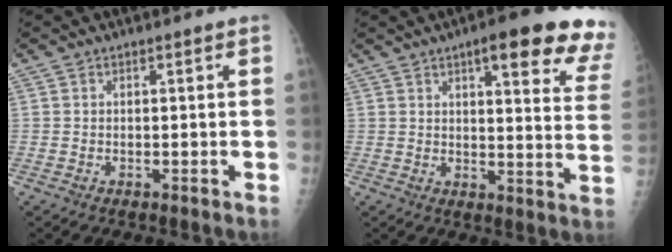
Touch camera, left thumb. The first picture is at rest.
{"total": 18.8, "force": [11.8, 4.1, 14.1], "torque": [-0.151, -0.037, 0.130]}